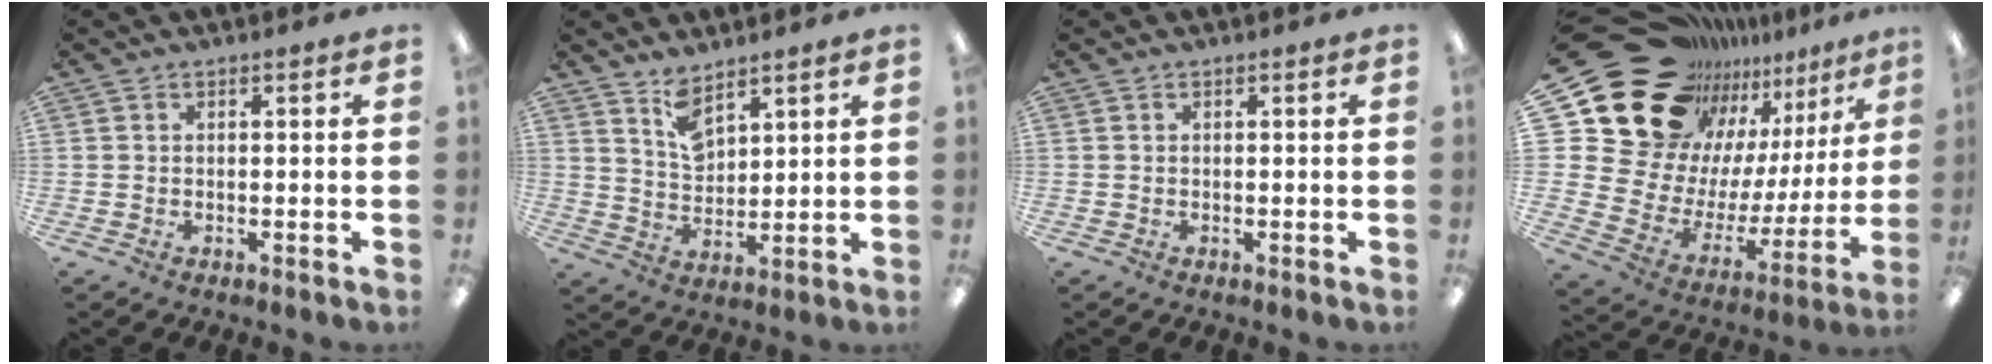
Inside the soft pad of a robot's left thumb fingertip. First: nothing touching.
{"total": 7.1, "force": [5.3, 3.5, 3.1], "torque": [-0.053, -0.027, 0.096]}
{"total": 0.0}
{"total": 22.0, "force": [16.5, 12.5, 7.5], "torque": [-0.132, -0.131, 0.329]}